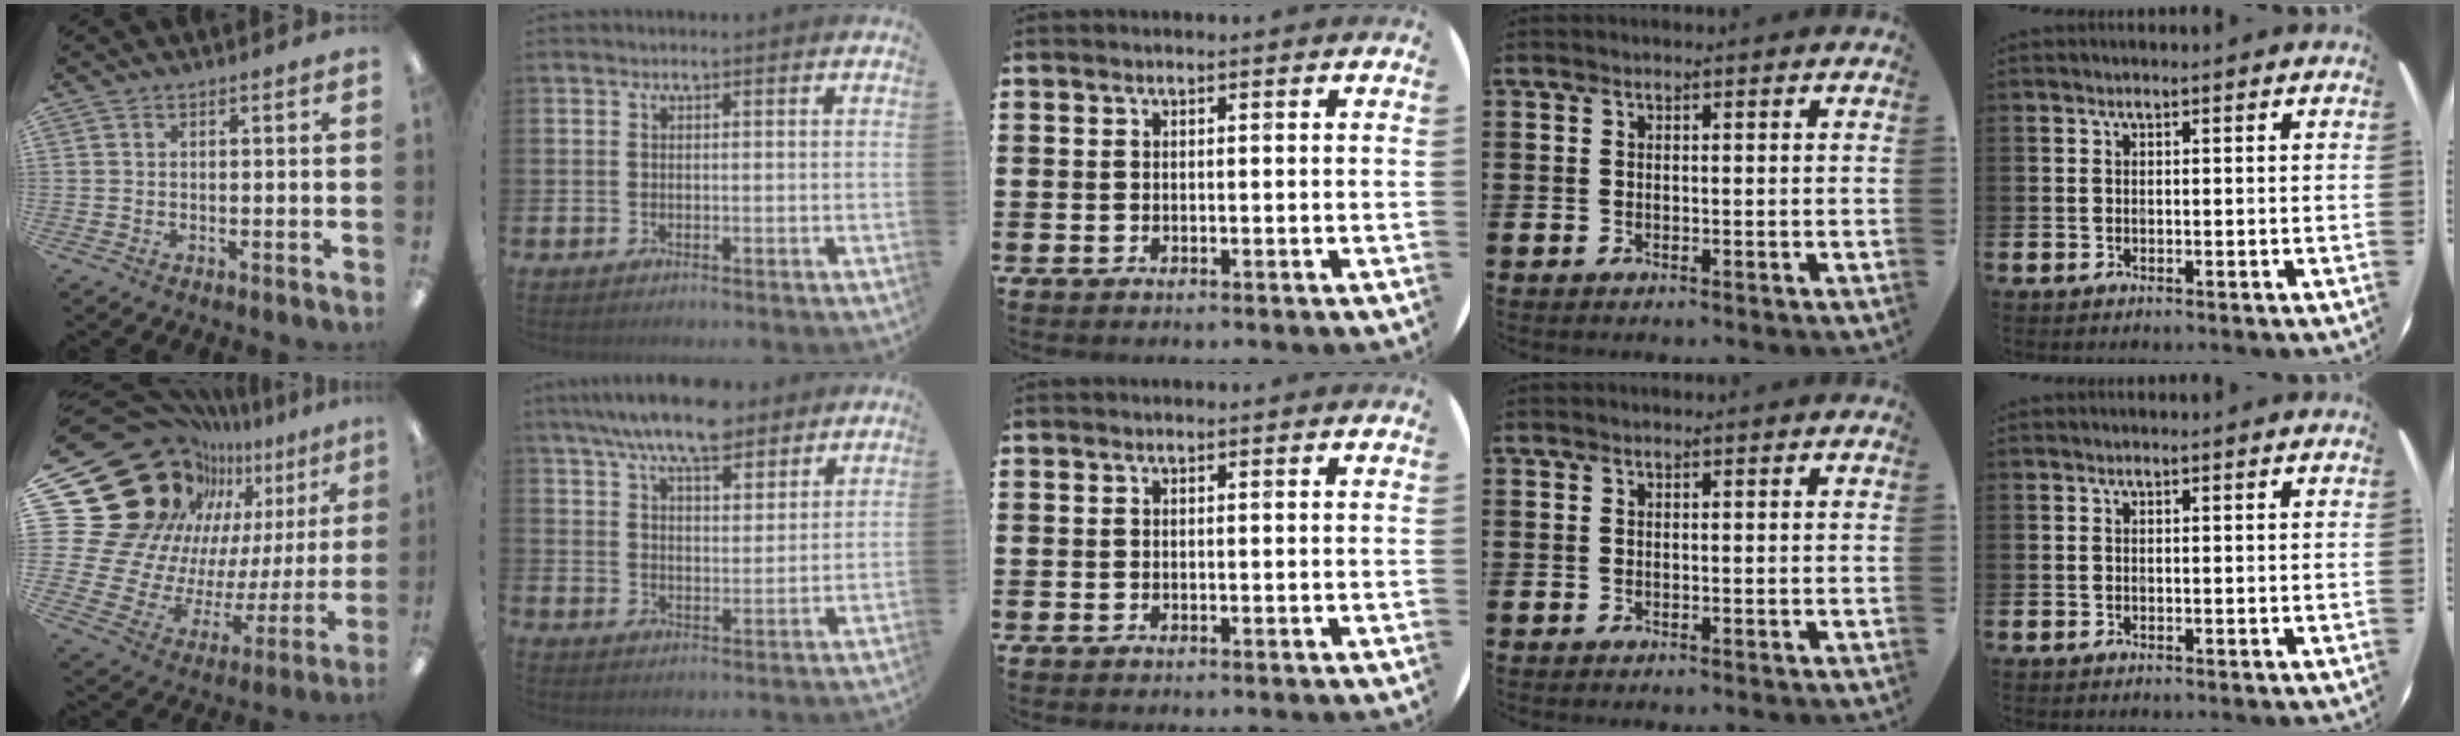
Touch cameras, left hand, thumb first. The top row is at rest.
{"thumb": {"total": 28.6, "force": [16.7, 19.1, 13.3], "torque": [-0.237, -0.143, 0.349]}, "index": {"total": 9.3, "force": [8.1, 2.4, 3.7], "torque": [-0.086, -0.027, 0.148]}}